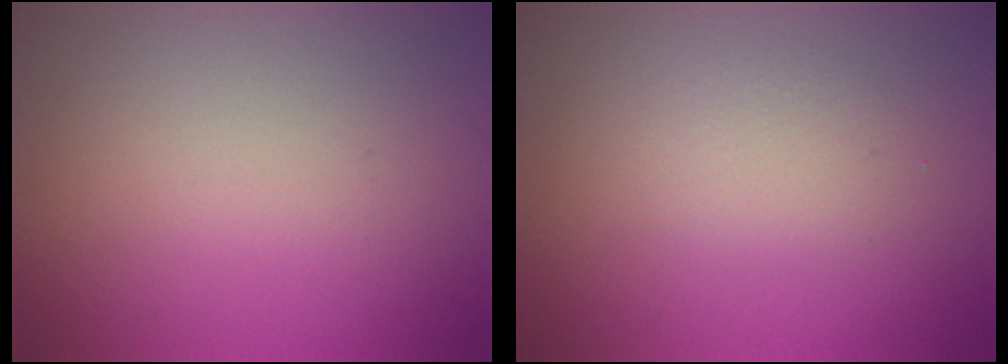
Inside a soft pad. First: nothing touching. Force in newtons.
{"total": 1.7, "press": 1.7, "slide": 0.1}